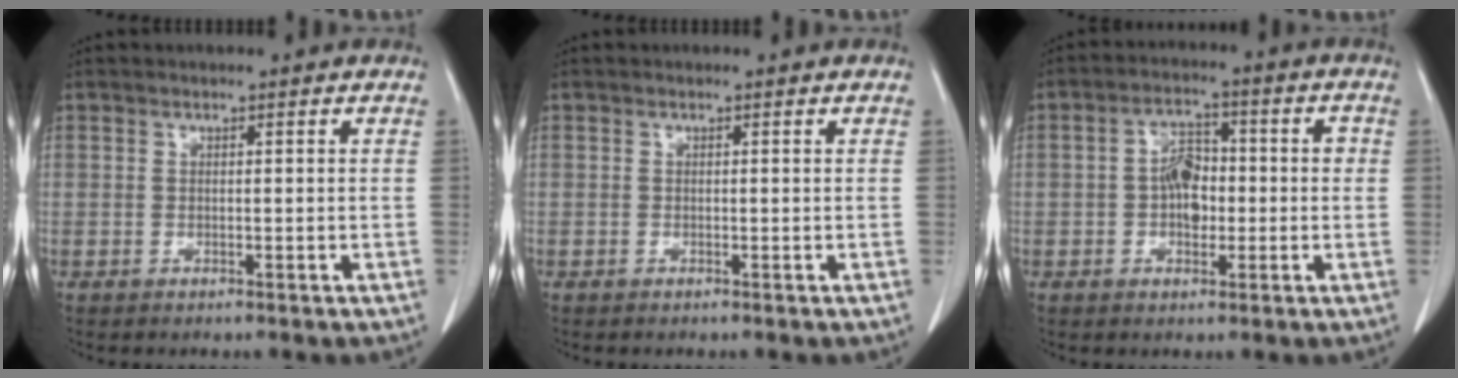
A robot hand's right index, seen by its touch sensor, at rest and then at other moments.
{"total": 0.0}
{"total": 5.8, "force": [-0.8, 3.4, 4.6], "torque": [-0.079, 0.023, -0.015]}